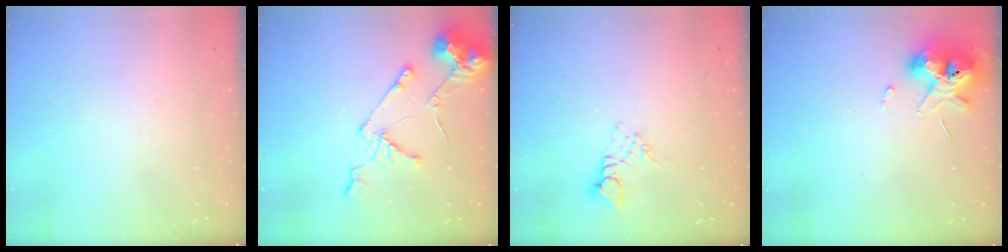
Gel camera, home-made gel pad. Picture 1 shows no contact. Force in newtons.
{"total": 12.9, "press": 12.8, "slide": 1.8}
{"total": 2.8, "press": 2.7, "slide": 0.3}
{"total": 11.0, "press": 10.9, "slide": 1.6}